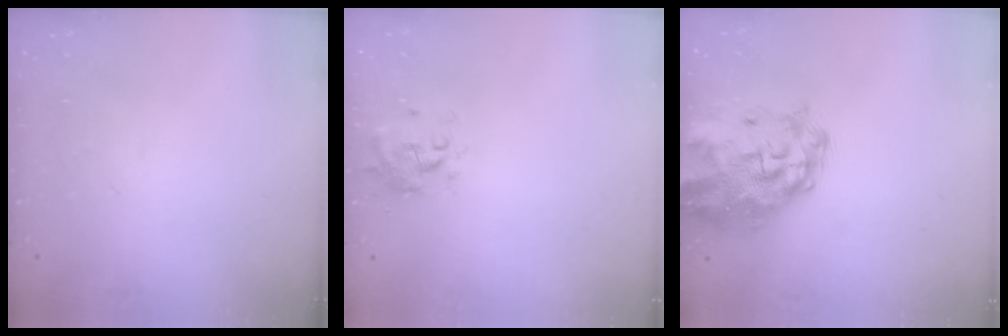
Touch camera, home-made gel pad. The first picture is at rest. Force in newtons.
{"total": 0.9, "press": 0.9, "slide": 0.2}
{"total": 12.3, "press": 11.7, "slide": 4.0}